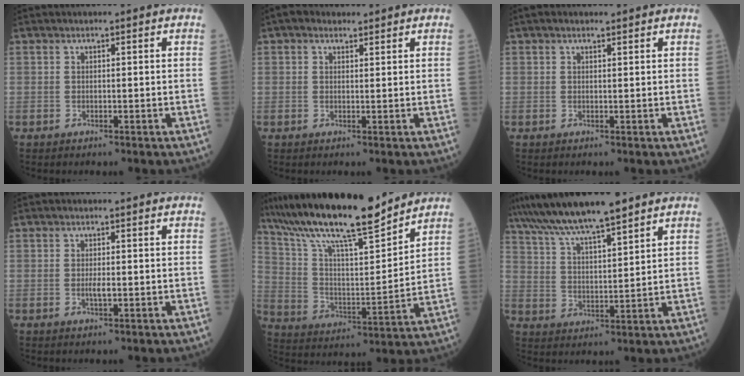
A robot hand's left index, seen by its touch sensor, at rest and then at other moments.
{"total": 2.2, "force": [1.5, 1.3, 0.9], "torque": [-0.021, 0.019, 0.023]}
{"total": 1.4, "force": [1.1, 0.4, 0.8], "torque": [-0.019, 0.012, 0.017]}
{"total": 1.5, "force": [-0.2, 0.3, 1.4], "torque": [-0.030, -0.002, -0.003]}
{"total": 19.2, "force": [16.2, 1.7, 10.0], "torque": [-0.181, 0.007, 0.284]}
{"total": 12.0, "force": [9.8, 0.8, 6.8], "torque": [-0.123, 0.025, 0.176]}